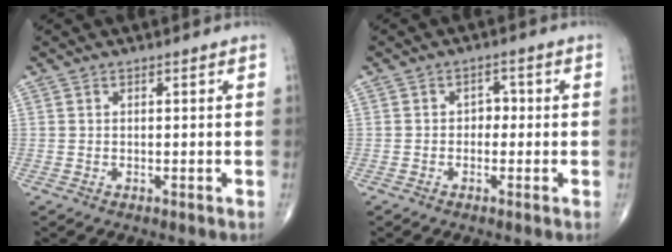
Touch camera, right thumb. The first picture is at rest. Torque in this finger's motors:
{"motor_torque": [-0.03, -0.01, 0.33, 0.07, 0.05]}